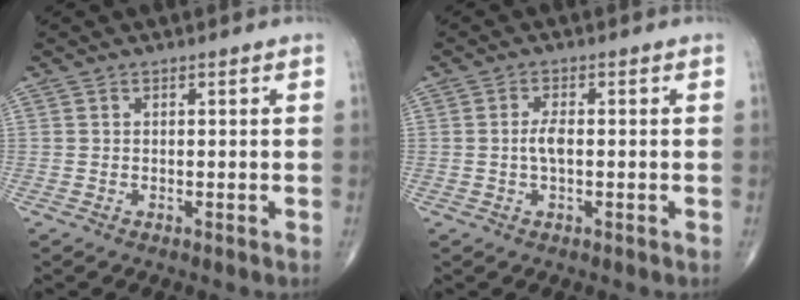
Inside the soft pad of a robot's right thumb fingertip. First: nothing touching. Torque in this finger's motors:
{"motor_torque": [0.89, 0.45, 0.46, -0.18, 0.10]}